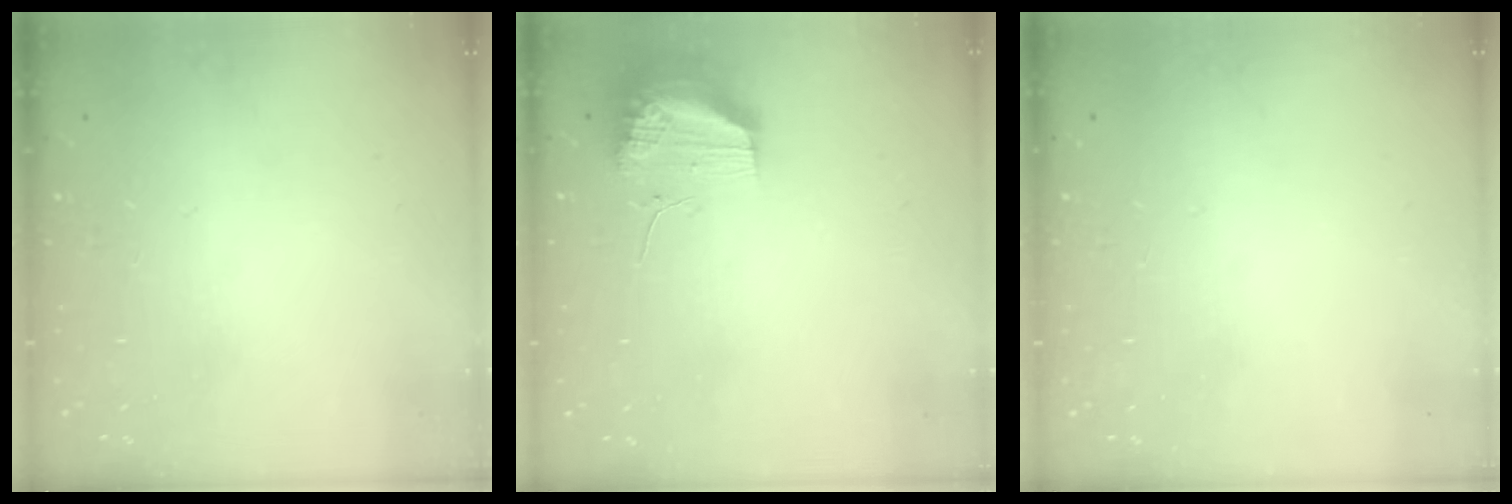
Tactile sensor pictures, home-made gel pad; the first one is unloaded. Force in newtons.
{"total": 13.5, "press": 11.5, "slide": 7.0}
{"total": 0.0}